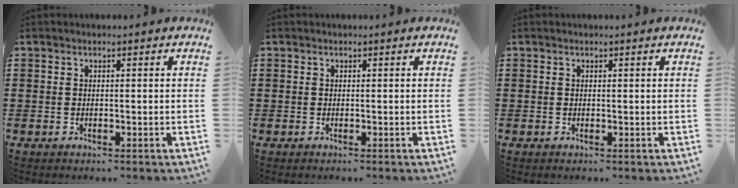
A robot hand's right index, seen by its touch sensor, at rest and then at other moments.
{"total": 0.0}
{"total": 0.0}